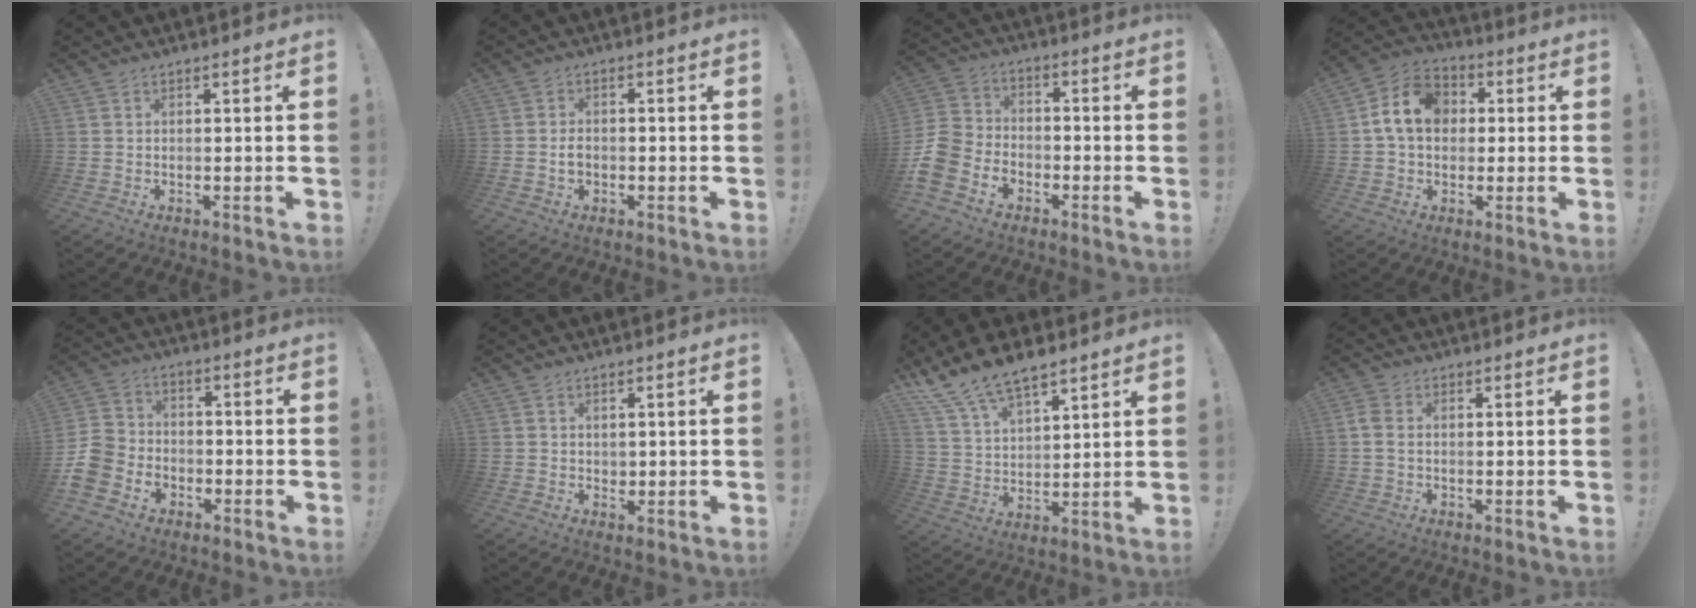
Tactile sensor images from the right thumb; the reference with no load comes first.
{"total": 2.6, "force": [-0.9, 1.7, 1.8], "torque": [-0.017, 0.001, -0.018]}
{"total": 10.9, "force": [-6.1, 7.9, 4.2], "torque": [-0.091, 0.037, -0.113]}
{"total": 12.9, "force": [2.2, 10.1, 7.7], "torque": [-0.127, 0.015, 0.048]}
{"total": 10.4, "force": [-5.3, 8.1, 3.8], "torque": [-0.089, 0.037, -0.098]}
{"total": 1.6, "force": [0.9, 1.3, 0.3], "torque": [0.007, -0.004, 0.013]}
{"total": 12.6, "force": [10.2, 4.8, 5.6], "torque": [-0.114, -0.060, 0.193]}
{"total": 3.5, "force": [0.6, 2.4, 2.5], "torque": [-0.049, 0.010, 0.014]}